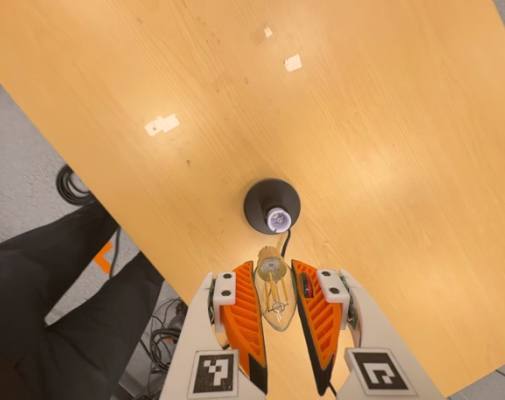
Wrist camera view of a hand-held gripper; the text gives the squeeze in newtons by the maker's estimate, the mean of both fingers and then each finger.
{"total": 16.3, "left": 17.8, "right": 14.9}